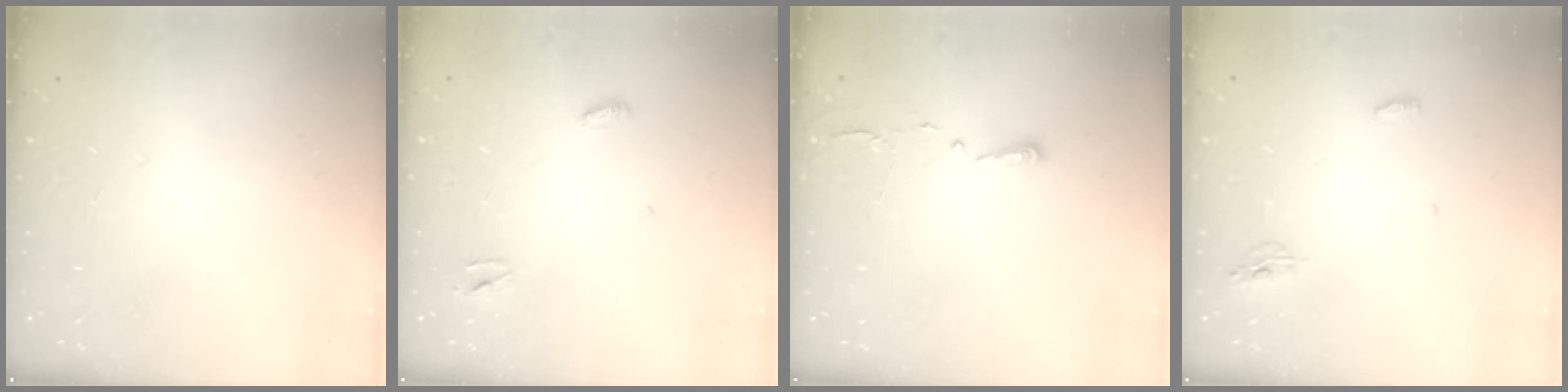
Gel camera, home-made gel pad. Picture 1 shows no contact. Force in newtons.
{"total": 3.2, "press": 3.2, "slide": 0.3}
{"total": 2.7, "press": 2.7, "slide": 0.4}
{"total": 4.1, "press": 4.0, "slide": 0.9}